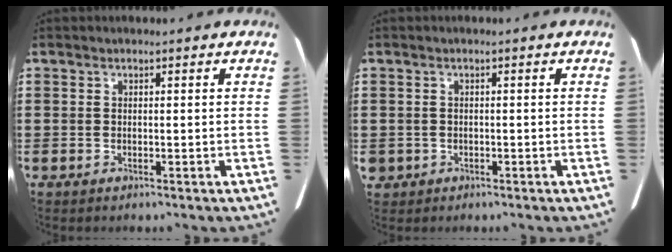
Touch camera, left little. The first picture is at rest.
{"total": 0.6, "force": [-0.4, 0.5, 0.0], "torque": [-0.002, 0.003, -0.009]}